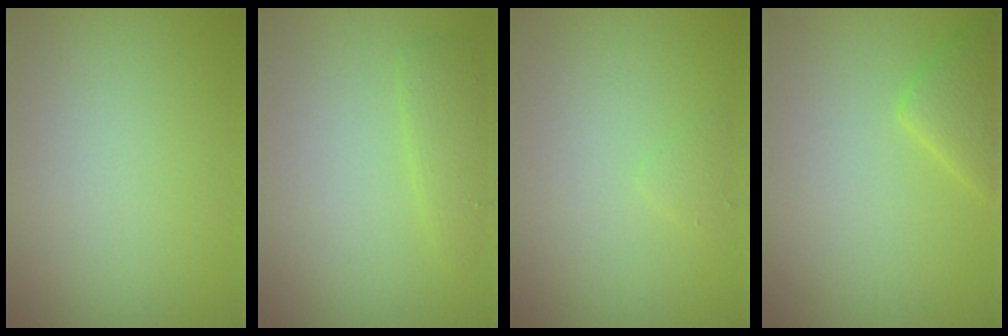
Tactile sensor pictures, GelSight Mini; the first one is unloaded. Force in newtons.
{"total": 1.8, "press": 1.8, "slide": 0.2}
{"total": 0.7, "press": 0.7, "slide": 0.0}
{"total": 2.8, "press": 2.8, "slide": 0.3}